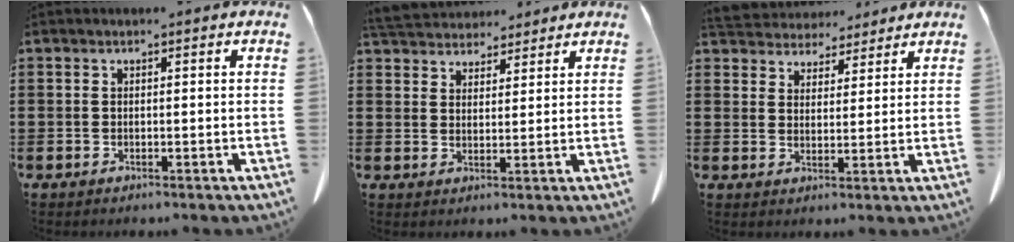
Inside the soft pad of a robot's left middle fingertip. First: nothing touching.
{"total": 5.2, "force": [5.0, 1.3, 0.6], "torque": [-0.030, -0.015, 0.095]}
{"total": 4.6, "force": [4.4, 1.3, 0.0], "torque": [-0.020, -0.020, 0.082]}